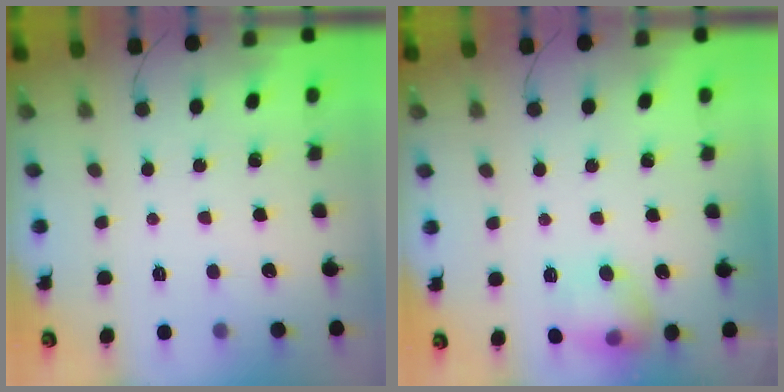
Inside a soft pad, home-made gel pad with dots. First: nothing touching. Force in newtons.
{"total": 11.9, "press": 11.9, "slide": 1.3}